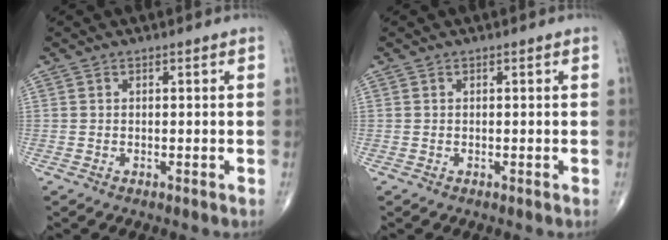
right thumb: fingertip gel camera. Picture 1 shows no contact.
{"total": 0.0}